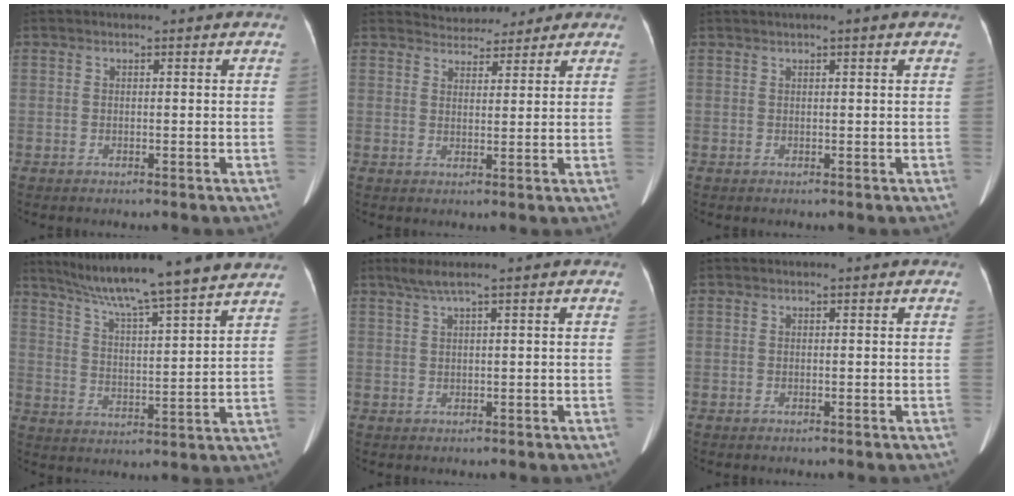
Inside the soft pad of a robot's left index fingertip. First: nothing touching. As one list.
[{"total": 5.9, "force": [5.4, 2.3, 0.9], "torque": [-0.011, 0.017, 0.074]}, {"total": 1.6, "force": [1.0, -0.2, 1.2], "torque": [-0.021, 0.014, 0.018]}, {"total": 18.0, "force": [15.8, -0.7, 8.7], "torque": [-0.144, 0.005, 0.230]}, {"total": 2.3, "force": [1.4, -0.4, 1.8], "torque": [-0.051, 0.016, 0.037]}, {"total": 0.0}]